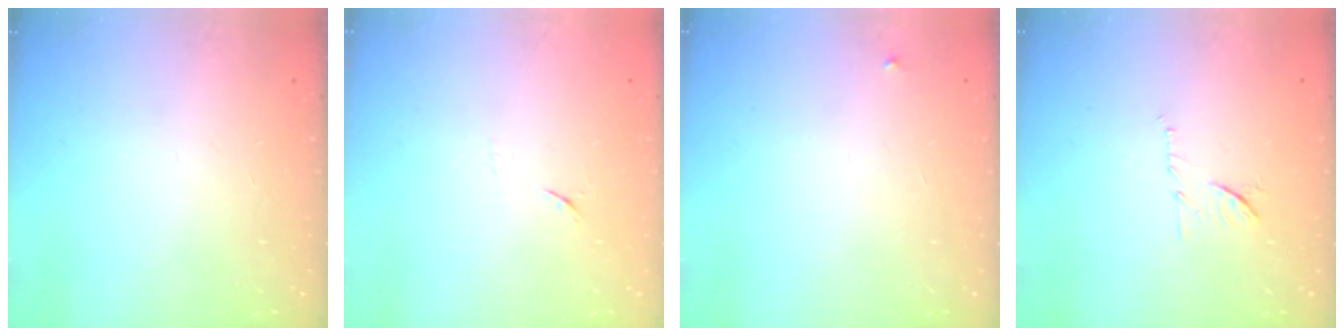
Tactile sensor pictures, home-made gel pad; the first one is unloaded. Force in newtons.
{"total": 4.5, "press": 4.4, "slide": 0.9}
{"total": 2.1, "press": 2.1, "slide": 0.1}
{"total": 7.8, "press": 7.8, "slide": 0.3}